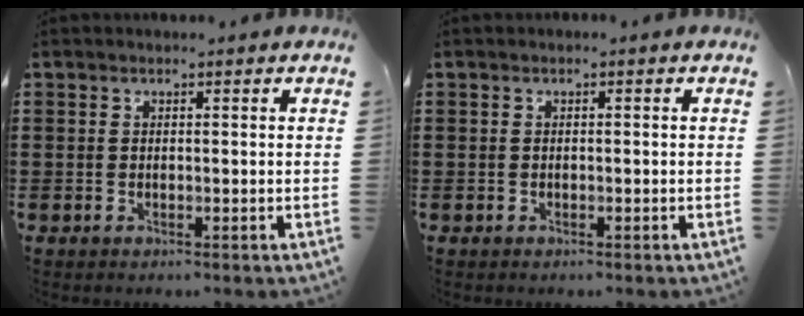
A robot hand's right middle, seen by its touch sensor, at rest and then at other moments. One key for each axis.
{"total": 0.0}